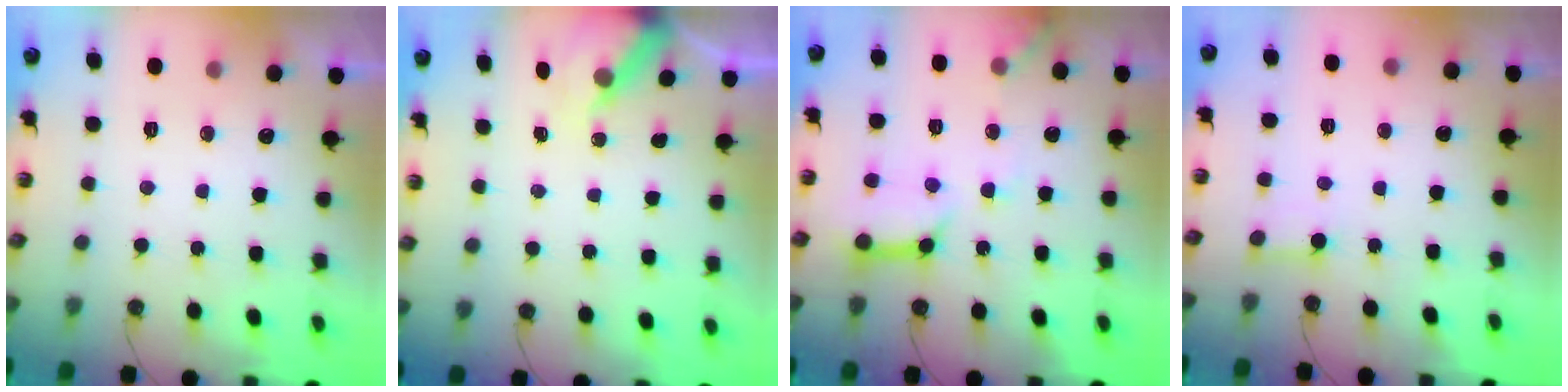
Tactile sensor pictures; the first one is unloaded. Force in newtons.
{"total": 6.6, "press": 6.6, "slide": 0.1}
{"total": 12.7, "press": 12.6, "slide": 1.2}
{"total": 2.6, "press": 2.6, "slide": 0.1}